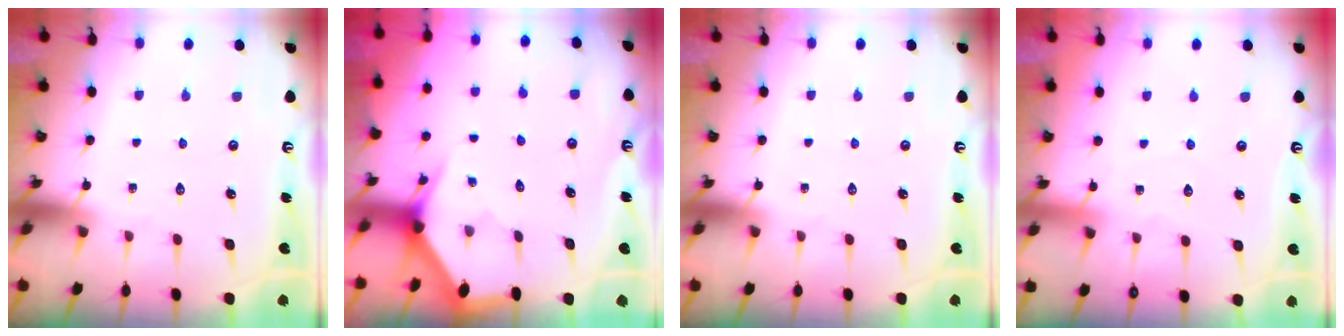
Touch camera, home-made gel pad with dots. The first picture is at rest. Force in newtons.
{"total": 3.1, "press": 3.1, "slide": 0.0}
{"total": 0.0}
{"total": 3.4, "press": 3.3, "slide": 0.4}